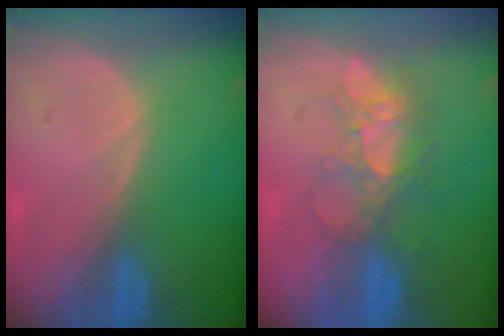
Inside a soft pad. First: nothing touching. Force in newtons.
{"total": 6.0, "press": 5.8, "slide": 1.6}